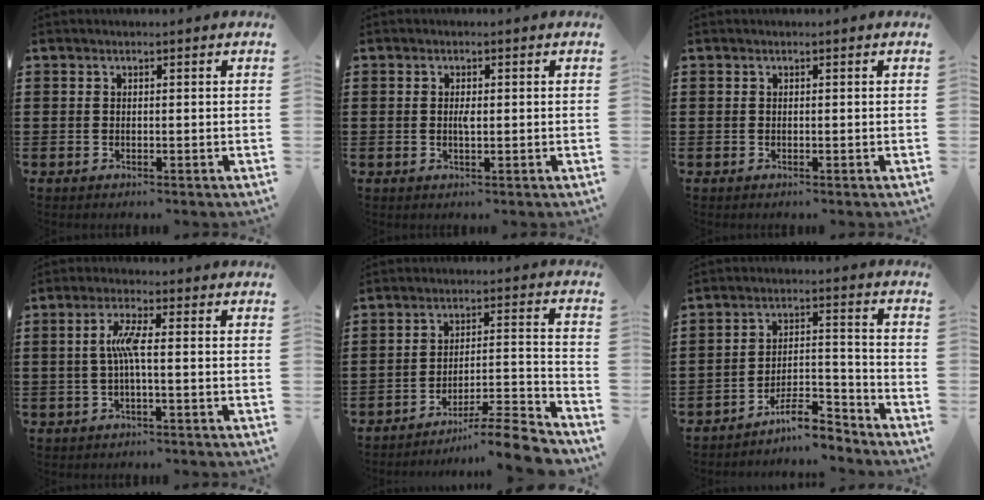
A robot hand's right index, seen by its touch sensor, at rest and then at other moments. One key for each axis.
{"total": 1.7, "fx": 0.0, "fy": 0.5, "fz": 1.6, "tx": -0.032, "ty": 0.002, "tz": -0.001}
{"total": 0.0}
{"total": 4.8, "fx": -0.4, "fy": 0.5, "fz": 4.8, "tx": -0.103, "ty": -0.005, "tz": -0.016}
{"total": 8.1, "fx": -7.2, "fy": 0.1, "fz": 3.6, "tx": -0.049, "ty": 0.002, "tz": -0.142}
{"total": 8.1, "fx": -7.1, "fy": 1.8, "fz": 3.3, "tx": -0.051, "ty": 0.023, "tz": -0.134}